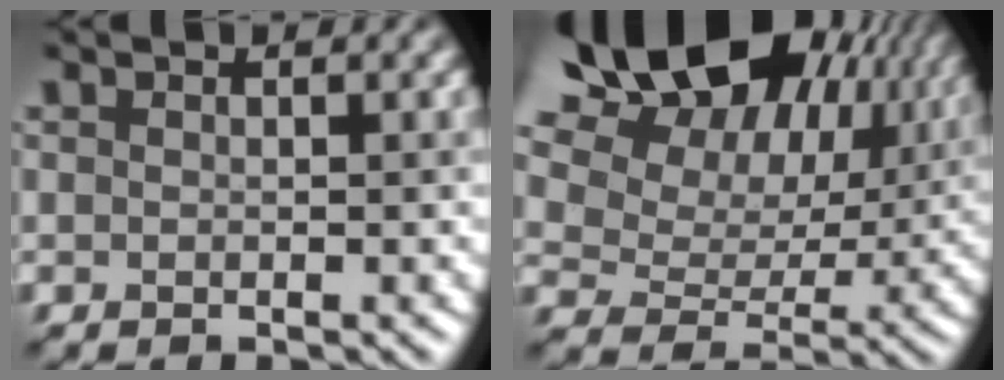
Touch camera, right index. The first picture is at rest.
{"total": 21.7, "force": [10.8, 14.4, 12.0], "torque": [-0.251, 0.079, 0.175]}